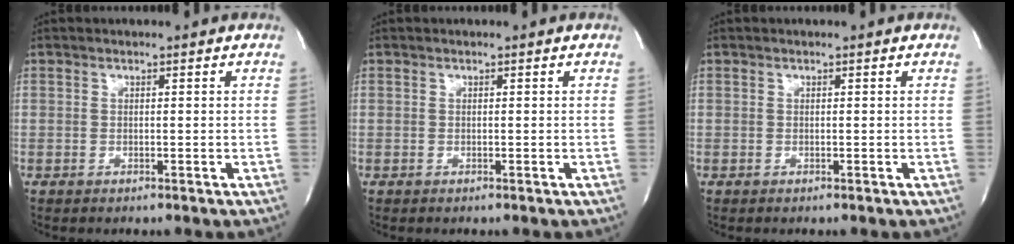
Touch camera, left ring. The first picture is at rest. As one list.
[{"total": 0.0}, {"total": 0.0}]